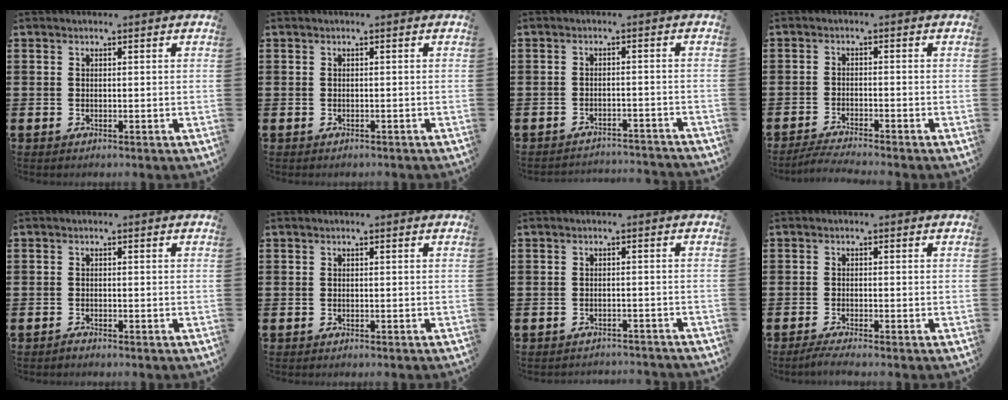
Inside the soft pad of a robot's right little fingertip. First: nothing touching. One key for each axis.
{"total": 0.0}
{"total": 2.0, "fx": -2.0, "fy": -0.1, "fz": -0.1, "tx": -0.004, "ty": 0.005, "tz": -0.044}
{"total": 2.1, "fx": -1.9, "fy": -0.2, "fz": 0.8, "tx": -0.012, "ty": 0.003, "tz": -0.038}
{"total": 0.6, "fx": -0.6, "fy": 0.0, "fz": 0.0, "tx": -0.003, "ty": -0.003, "tz": -0.012}
{"total": 0.0}
{"total": 1.3, "fx": -1.3, "fy": -0.1, "fz": -0.1, "tx": -0.003, "ty": 0.004, "tz": -0.028}
{"total": 1.4, "fx": -1.0, "fy": 0.0, "fz": 0.9, "tx": -0.015, "ty": -0.001, "tz": -0.018}